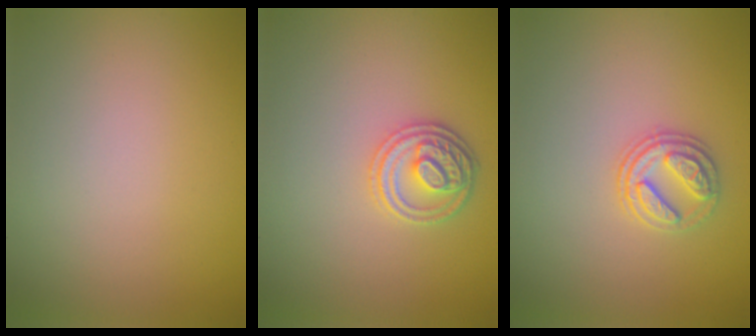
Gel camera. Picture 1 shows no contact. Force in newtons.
{"total": 3.0, "press": 2.8, "slide": 1.0}
{"total": 2.7, "press": 2.6, "slide": 0.9}